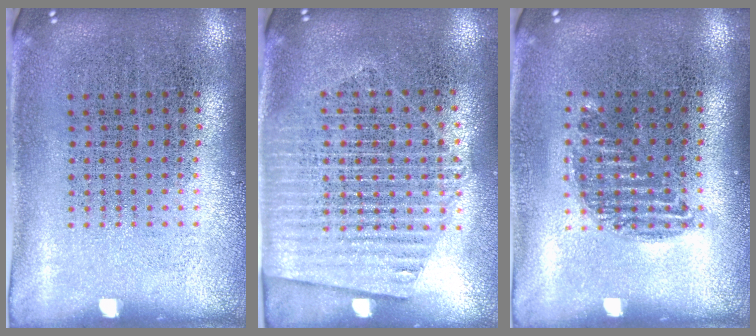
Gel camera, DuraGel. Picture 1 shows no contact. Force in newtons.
{"total": 1.5, "press": 1.4, "slide": 0.6}
{"total": 0.9, "press": 0.8, "slide": 0.4}